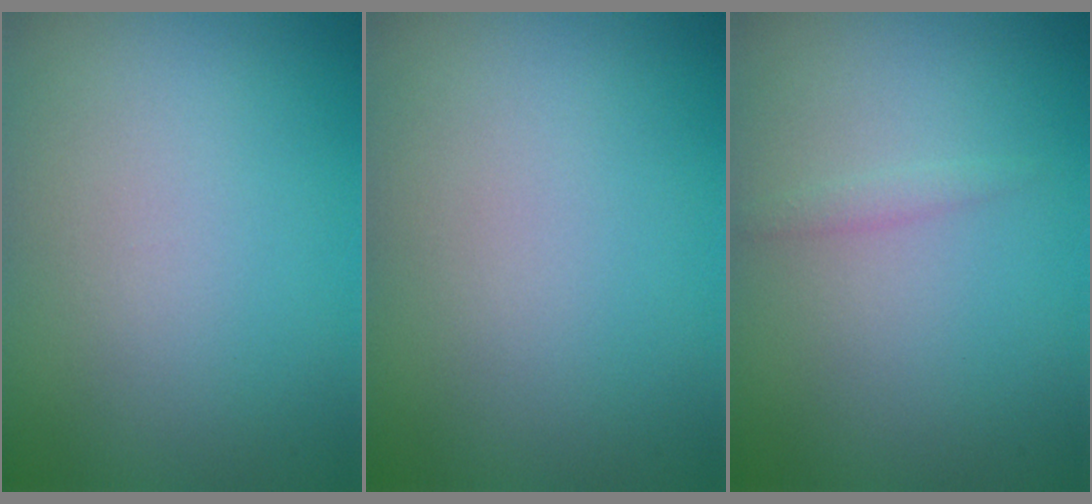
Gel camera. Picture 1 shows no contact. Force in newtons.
{"total": 0.0}
{"total": 0.7, "press": 0.7, "slide": 0.1}